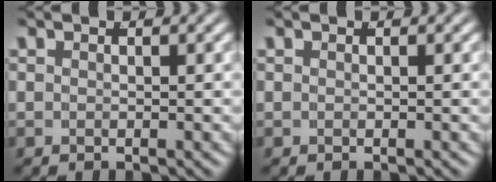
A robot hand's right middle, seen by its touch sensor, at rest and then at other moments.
{"total": 0.0}